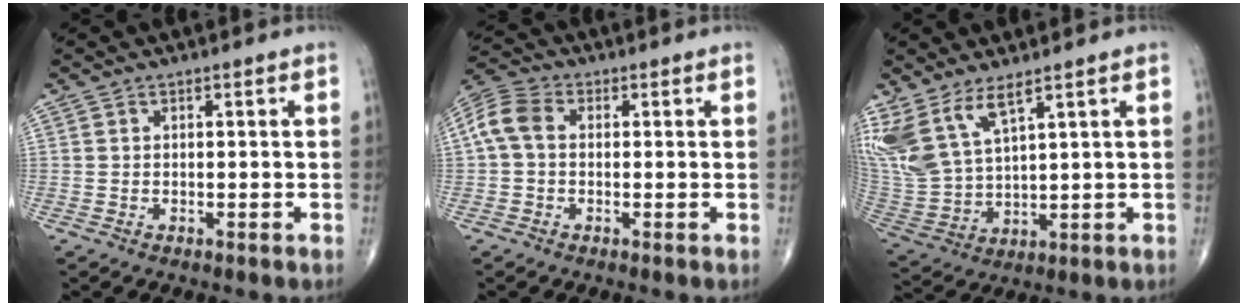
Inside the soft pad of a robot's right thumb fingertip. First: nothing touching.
{"total": 6.7, "force": [0.4, 4.7, 4.8], "torque": [-0.102, 0.022, -0.001]}
{"total": 12.8, "force": [7.9, 4.9, 8.8], "torque": [-0.196, -0.032, 0.178]}